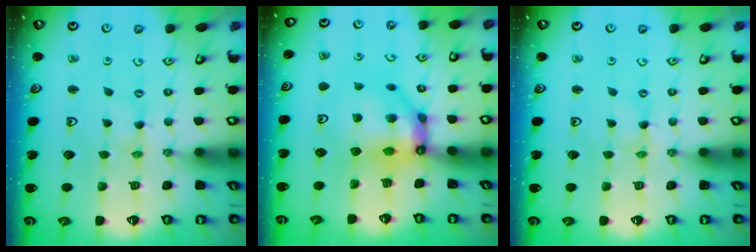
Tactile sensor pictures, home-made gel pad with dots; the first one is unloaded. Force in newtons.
{"total": 10.2, "press": 10.1, "slide": 0.9}
{"total": 0.0}